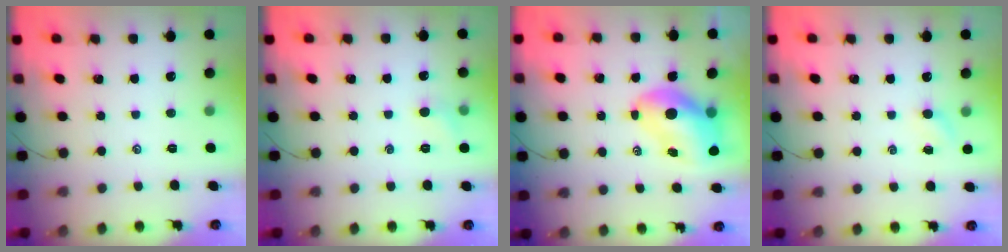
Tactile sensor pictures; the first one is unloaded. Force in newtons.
{"total": 4.0, "press": 3.8, "slide": 1.2}
{"total": 9.2, "press": 8.9, "slide": 2.6}
{"total": 2.8, "press": 2.7, "slide": 0.8}